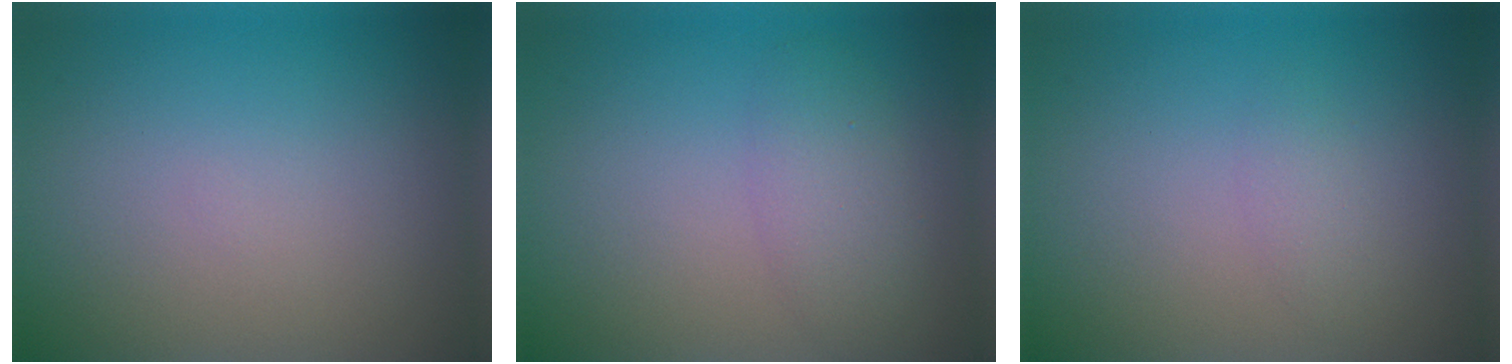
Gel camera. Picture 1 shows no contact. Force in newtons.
{"total": 2.8, "press": 2.8, "slide": 0.0}
{"total": 1.1, "press": 1.1, "slide": 0.1}